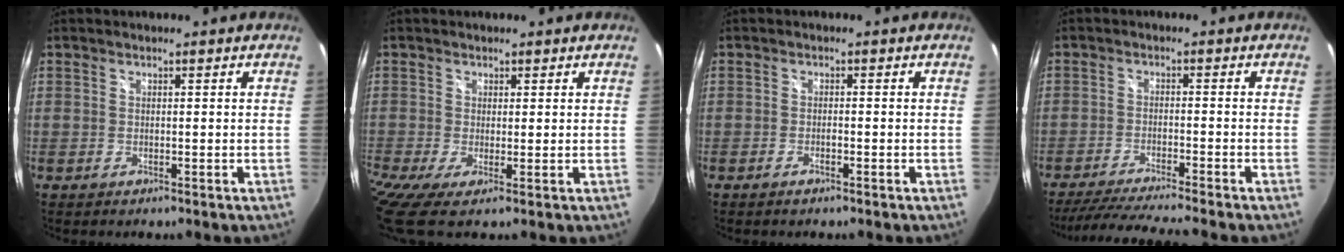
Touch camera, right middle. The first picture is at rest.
{"total": 5.9, "force": [-0.7, 1.1, 5.7], "torque": [-0.116, -0.020, -0.021]}
{"total": 1.2, "force": [-0.9, 0.3, 0.8], "torque": [-0.017, 0.000, -0.017]}
{"total": 11.1, "force": [-9.8, -0.6, 5.0], "torque": [-0.109, -0.017, -0.165]}